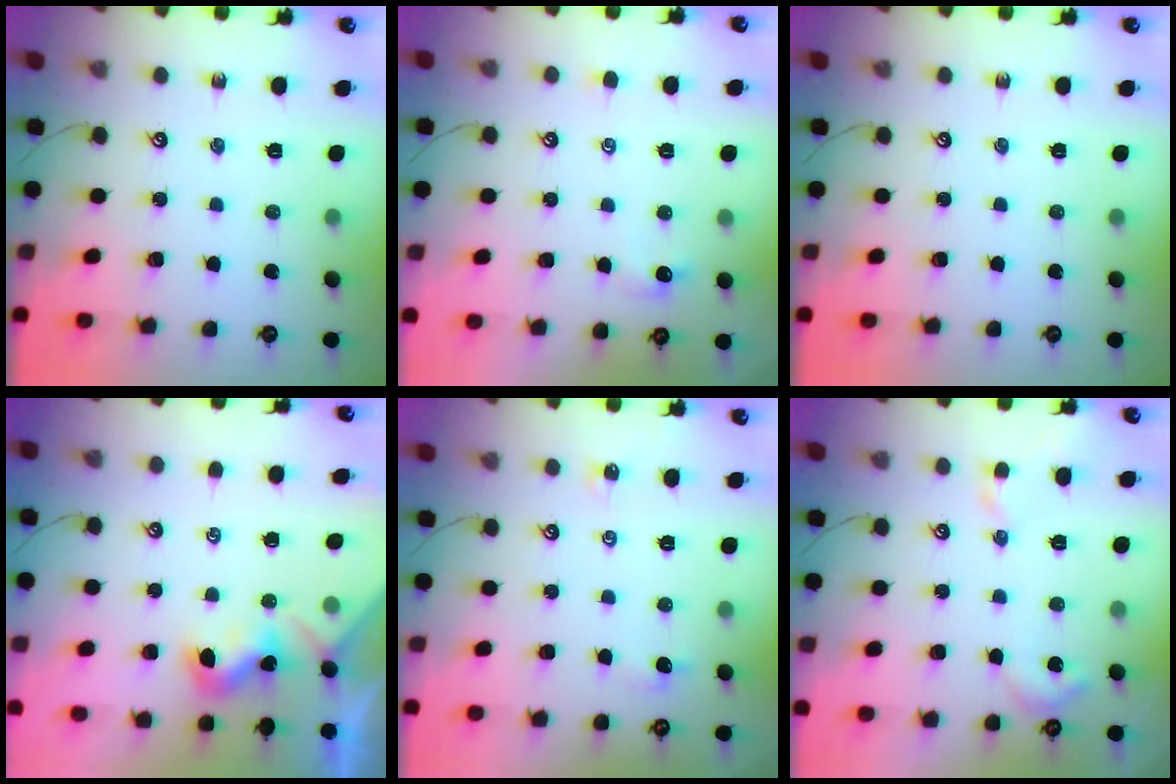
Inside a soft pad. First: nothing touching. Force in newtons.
{"total": 0.6, "press": 0.1, "slide": 0.6}
{"total": 0.0}
{"total": 1.3, "press": 1.3, "slide": 0.3}
{"total": 1.4, "press": 1.3, "slide": 0.4}
{"total": 3.9, "press": 3.8, "slide": 0.9}